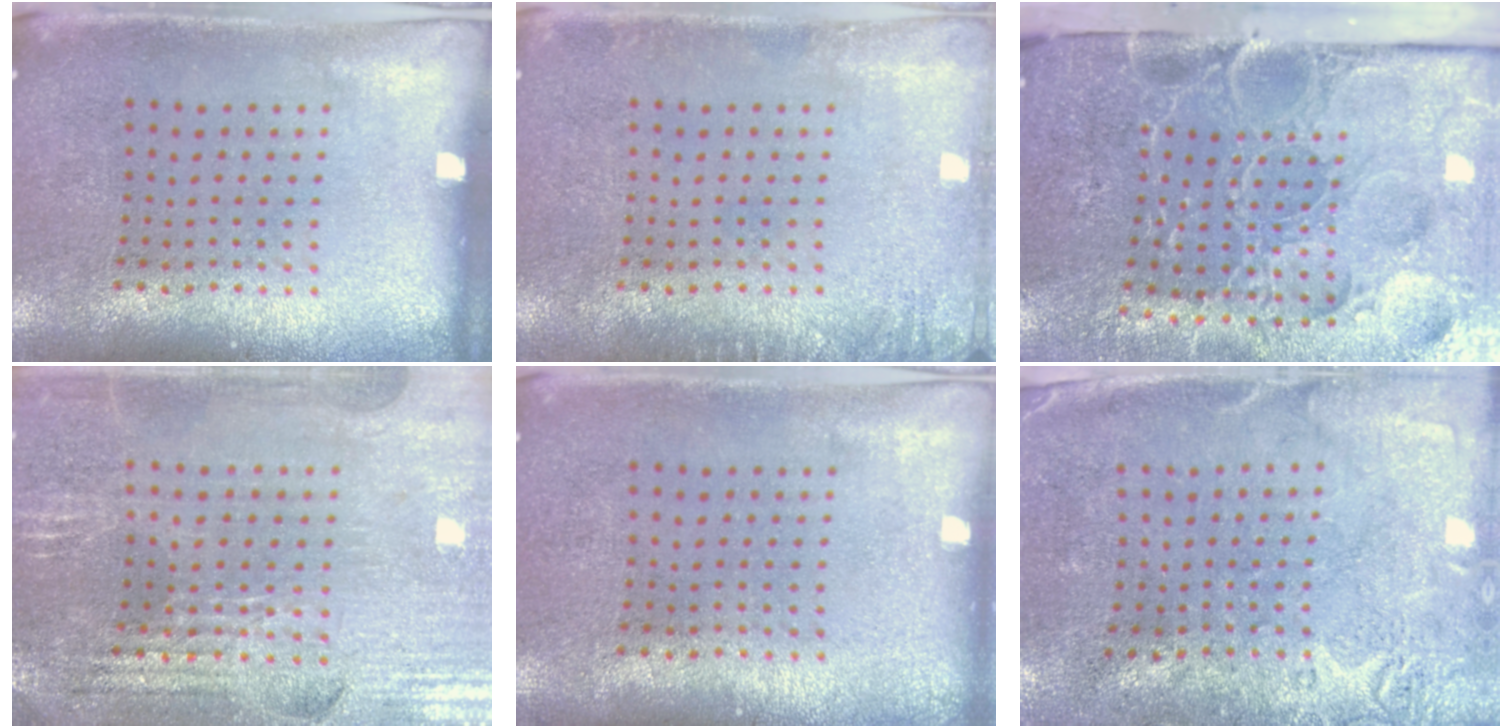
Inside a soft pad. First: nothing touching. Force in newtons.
{"total": 1.4, "press": 1.3, "slide": 0.2}
{"total": 5.3, "press": 4.4, "slide": 3.0}
{"total": 2.8, "press": 2.8, "slide": 0.4}
{"total": 0.0}
{"total": 2.8, "press": 2.2, "slide": 1.7}